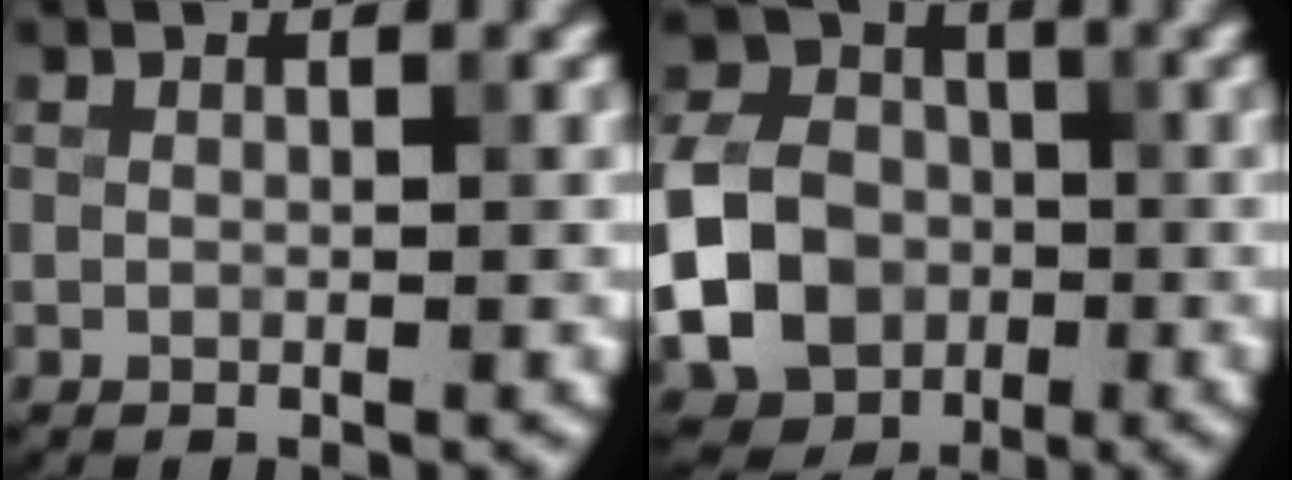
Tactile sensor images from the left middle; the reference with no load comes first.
{"total": 11.3, "force": [-2.3, 9.3, 6.0], "torque": [-0.131, -0.016, -0.050]}